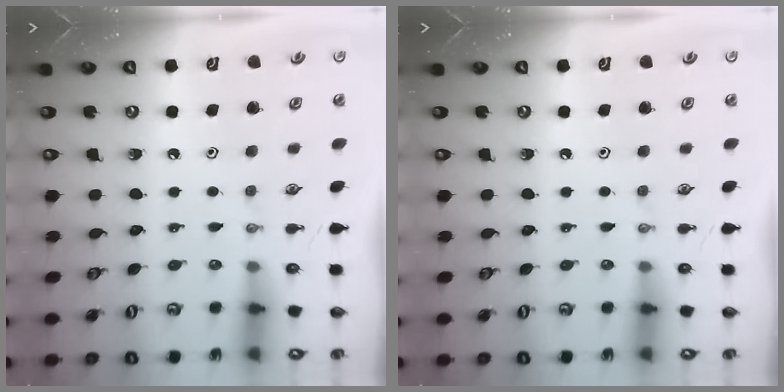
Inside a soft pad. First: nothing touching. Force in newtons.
{"total": 0.0}